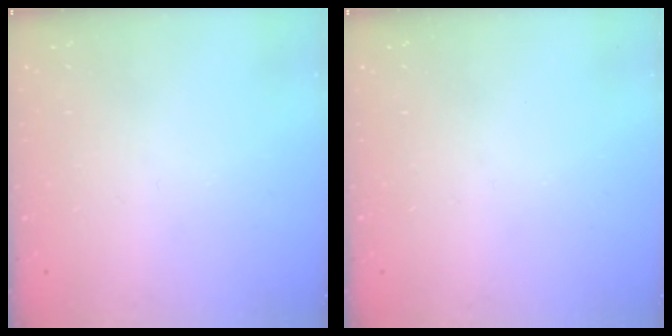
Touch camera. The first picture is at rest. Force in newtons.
{"total": 0.0}